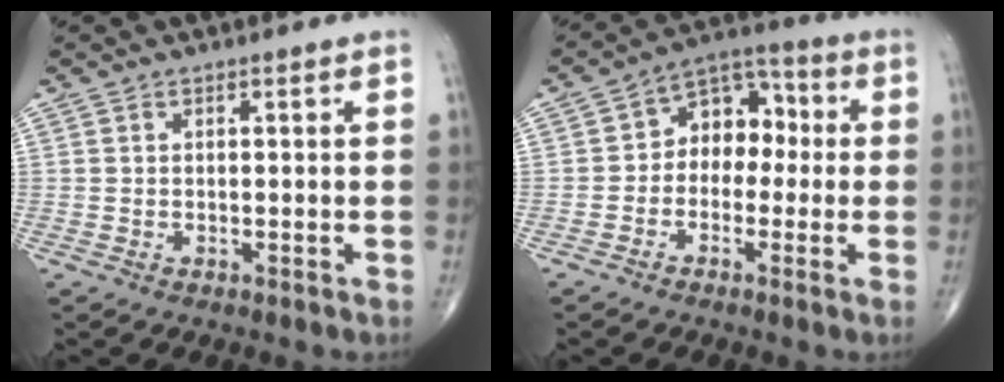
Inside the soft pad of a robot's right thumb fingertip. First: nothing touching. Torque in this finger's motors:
{"motor_torque": [0.40, -0.32, 0.40, -0.09, 0.03]}